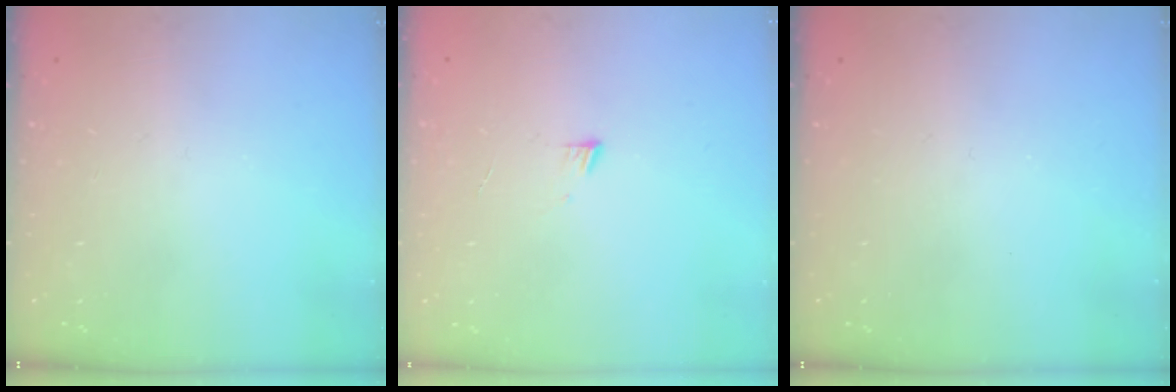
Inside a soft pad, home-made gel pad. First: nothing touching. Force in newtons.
{"total": 3.5, "press": 3.4, "slide": 0.4}
{"total": 0.0}